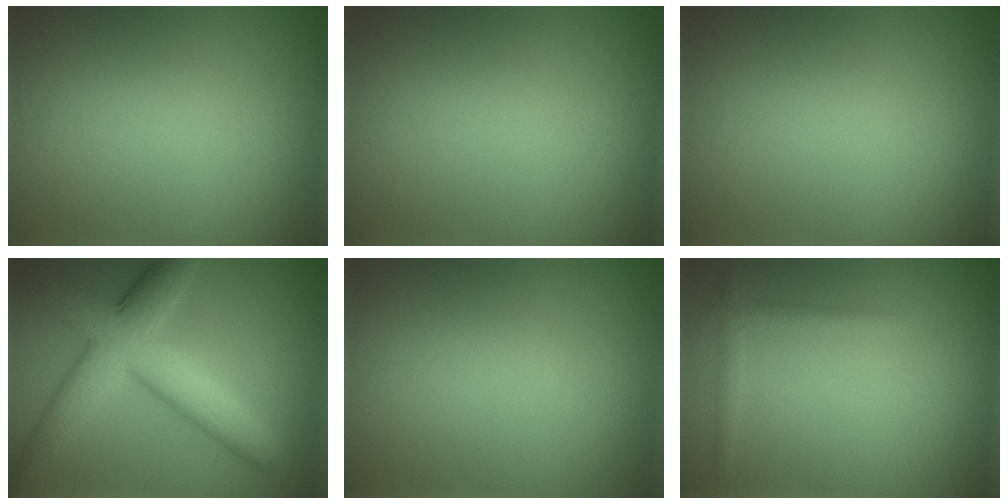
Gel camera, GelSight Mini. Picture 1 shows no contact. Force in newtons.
{"total": 0.0}
{"total": 0.0}
{"total": 9.0, "press": 9.0, "slide": 0.0}
{"total": 0.0}
{"total": 1.3, "press": 1.3, "slide": 0.1}